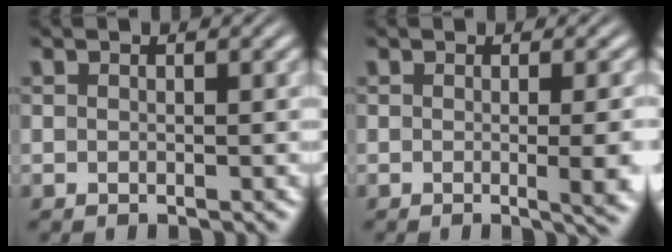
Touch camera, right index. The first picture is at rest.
{"total": 3.2, "force": [-0.5, 0.0, 3.1], "torque": [-0.031, 0.004, -0.013]}